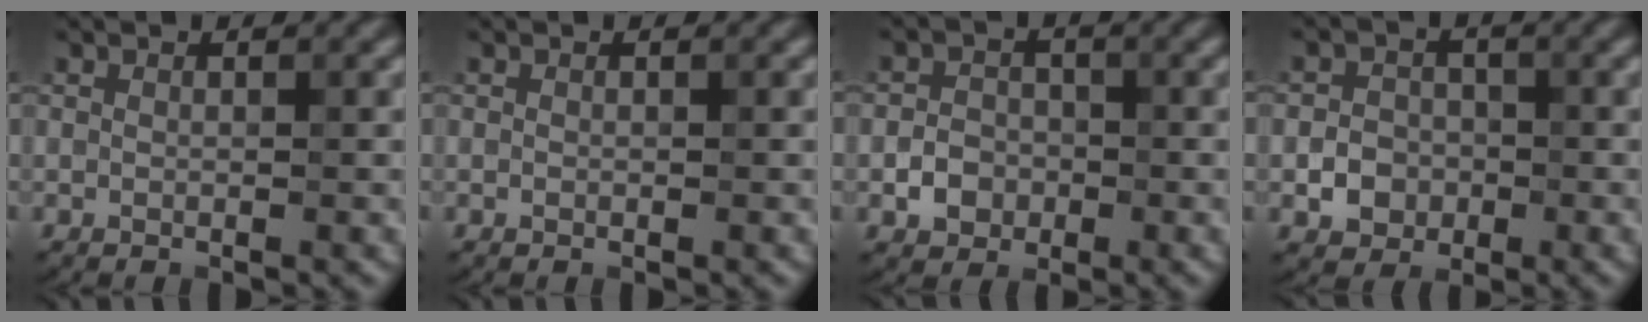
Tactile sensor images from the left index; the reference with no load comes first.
{"total": 0.0}
{"total": 2.5, "force": [-0.9, 2.1, 1.0], "torque": [-0.009, 0.001, -0.020]}
{"total": 2.8, "force": [-0.9, 2.4, 1.1], "torque": [-0.011, 0.001, -0.018]}